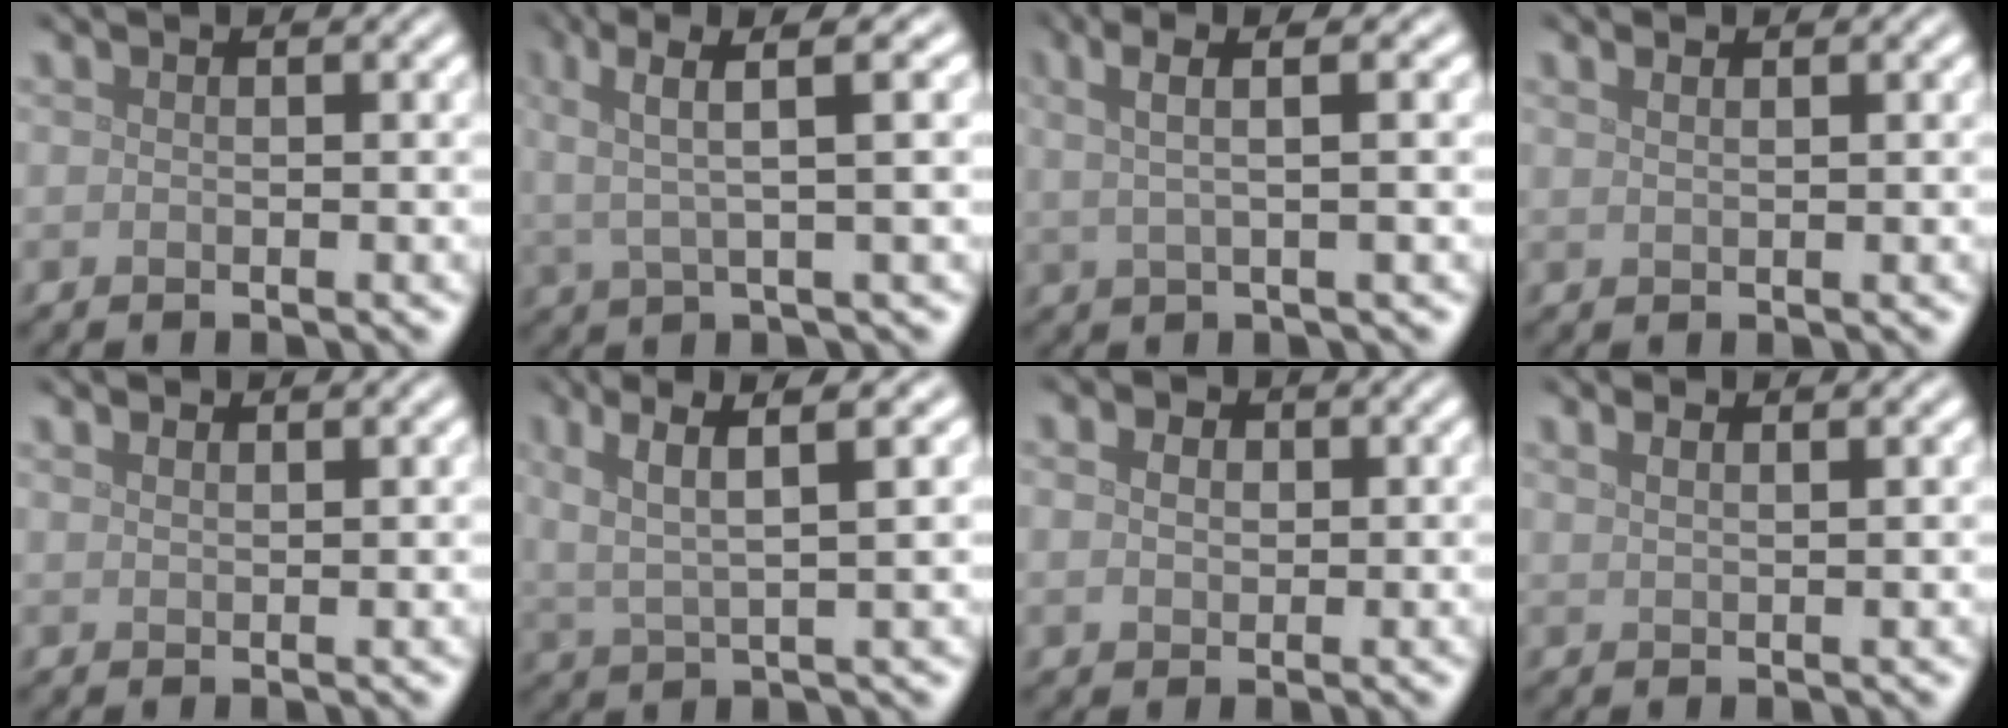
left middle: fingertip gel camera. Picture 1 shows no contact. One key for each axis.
{"total": 5.7, "fx": 2.5, "fy": 1.2, "fz": 5.0, "tx": -0.093, "ty": 0.017, "tz": 0.042}
{"total": 4.7, "fx": 2.0, "fy": 1.2, "fz": 4.1, "tx": -0.069, "ty": 0.013, "tz": 0.025}
{"total": 1.2, "fx": 0.9, "fy": 0.4, "fz": 0.7, "tx": -0.010, "ty": -0.001, "tz": 0.014}
{"total": 1.0, "fx": 0.9, "fy": 0.3, "fz": 0.4, "tx": -0.012, "ty": -0.002, "tz": 0.018}
{"total": 5.9, "fx": 3.1, "fy": 1.2, "fz": 4.9, "tx": -0.088, "ty": 0.015, "tz": 0.057}
{"total": 2.6, "fx": 0.8, "fy": 2.0, "fz": 1.4, "tx": -0.029, "ty": 0.010, "tz": 0.003}
{"total": 2.1, "fx": 1.5, "fy": 0.8, "fz": 1.2, "tx": -0.010, "ty": 0.002, "tz": 0.012}